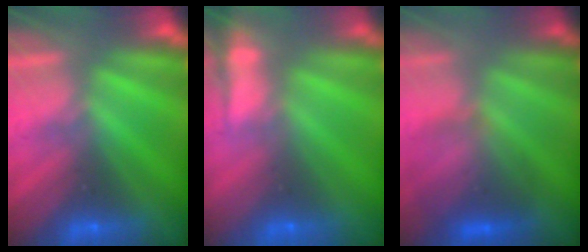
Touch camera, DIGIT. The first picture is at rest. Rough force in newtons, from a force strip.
{"total": 7.3}
{"total": 4.9}